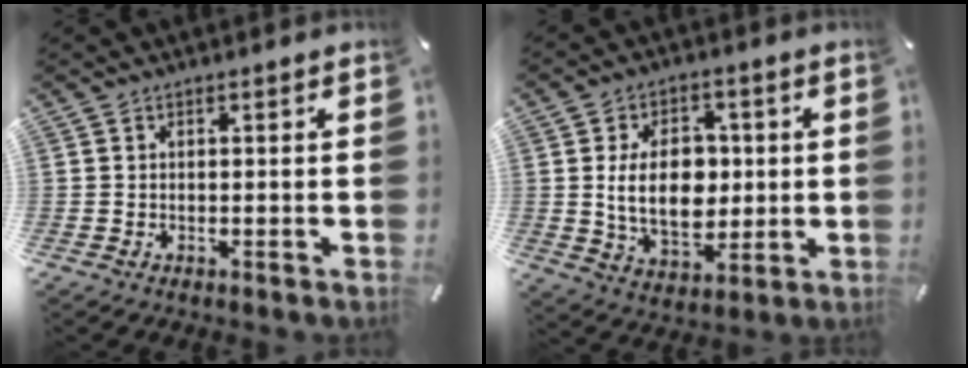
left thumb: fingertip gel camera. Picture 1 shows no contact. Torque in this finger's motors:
{"motor_torque": [0.05, 0.92, 0.36, -0.12, 0.18]}